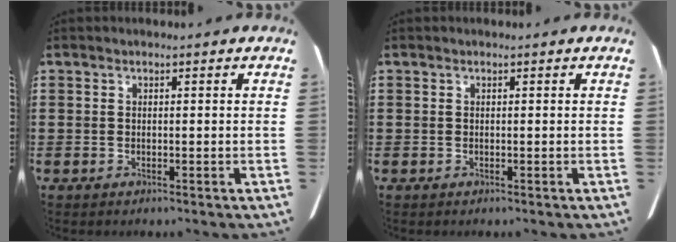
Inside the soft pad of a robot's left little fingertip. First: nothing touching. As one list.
[{"total": 0.0}]